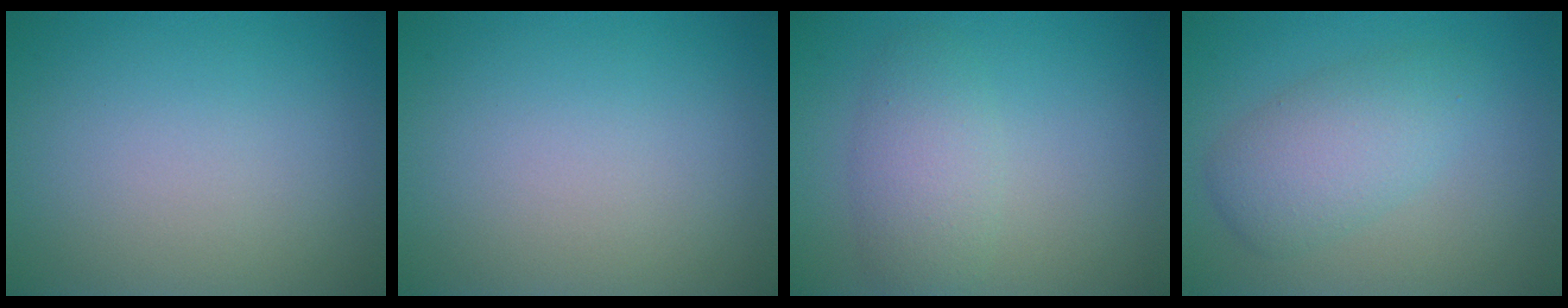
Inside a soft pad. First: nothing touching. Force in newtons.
{"total": 0.0}
{"total": 3.4, "press": 3.4, "slide": 0.3}
{"total": 4.2, "press": 4.2, "slide": 0.1}